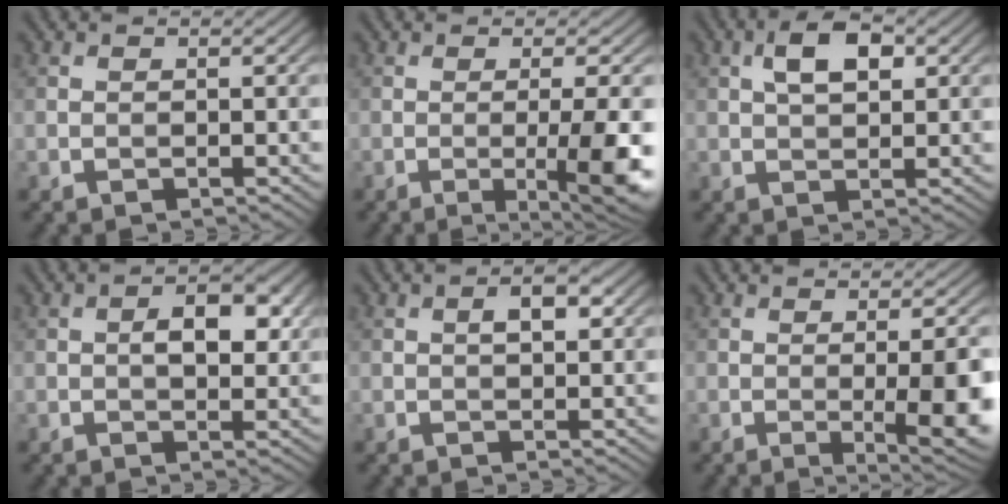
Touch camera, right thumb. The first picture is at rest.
{"total": 7.6, "force": [-1.7, 1.1, 7.3], "torque": [-0.111, -0.002, -0.025]}
{"total": 4.9, "force": [1.6, 2.4, 4.0], "torque": [-0.078, 0.008, 0.024]}
{"total": 4.8, "force": [0.7, 2.5, 4.1], "torque": [-0.063, 0.001, 0.008]}
{"total": 2.7, "force": [0.6, 1.2, 2.3], "torque": [-0.033, 0.003, 0.007]}
{"total": 7.8, "force": [-1.2, 1.8, 7.5], "torque": [-0.105, -0.008, -0.008]}